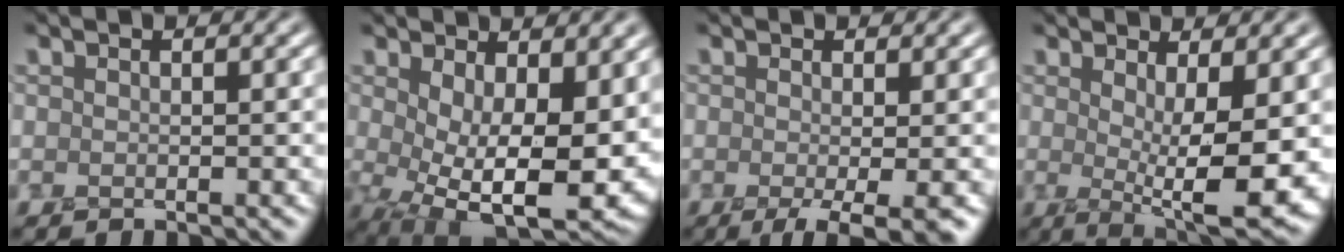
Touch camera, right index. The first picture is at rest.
{"total": 12.2, "force": [0.5, 6.3, 10.4], "torque": [-0.179, -0.037, 0.030]}
{"total": 3.0, "force": [-1.1, 0.5, 2.8], "torque": [-0.038, -0.012, -0.018]}
{"total": 7.0, "force": [-0.1, 1.9, 6.7], "torque": [-0.108, -0.018, 0.005]}